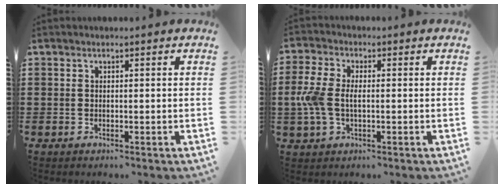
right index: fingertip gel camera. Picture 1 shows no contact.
{"total": 5.8, "force": [-0.4, 3.3, 4.8], "torque": [-0.125, -0.003, -0.017]}